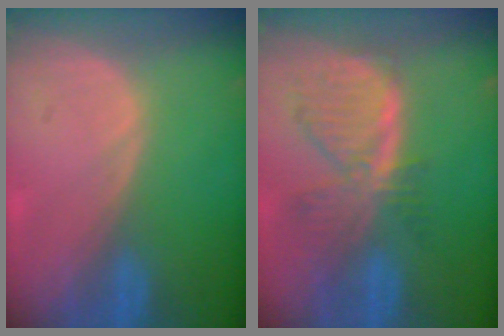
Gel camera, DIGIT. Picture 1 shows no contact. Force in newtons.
{"total": 8.2, "press": 7.1, "slide": 4.0}